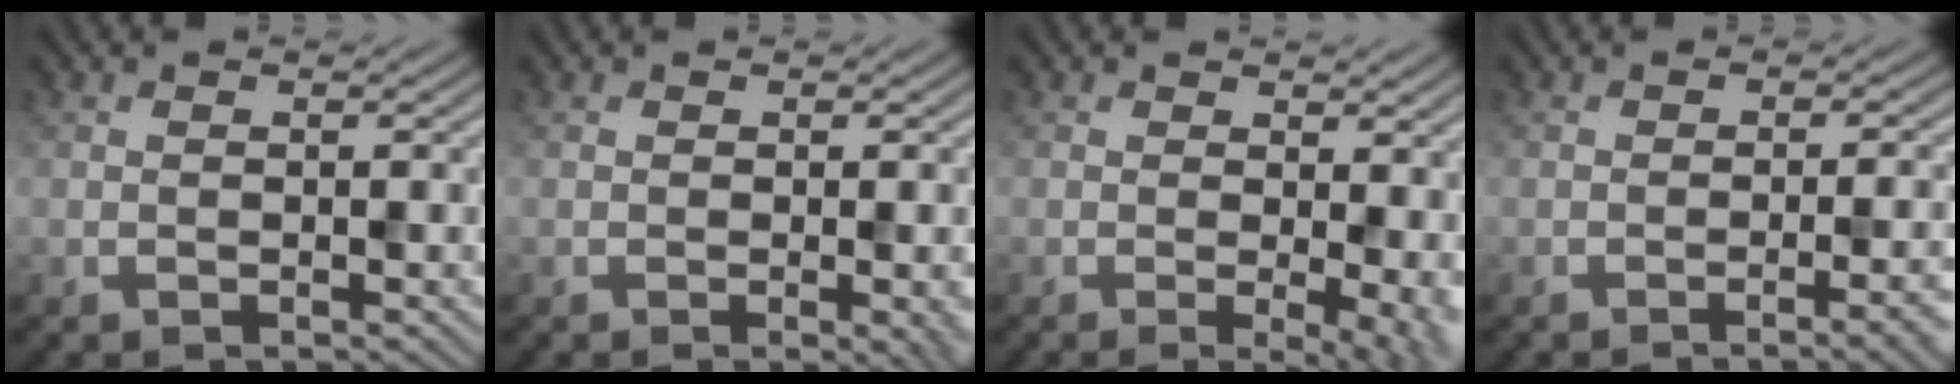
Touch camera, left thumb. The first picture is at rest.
{"total": 2.5, "force": [-0.5, 0.5, 2.4], "torque": [-0.031, -0.002, -0.007]}
{"total": 6.4, "force": [0.1, 2.0, 6.1], "torque": [-0.081, -0.008, 0.003]}
{"total": 4.6, "force": [-1.8, 1.1, 4.1], "torque": [-0.047, 0.004, -0.027]}